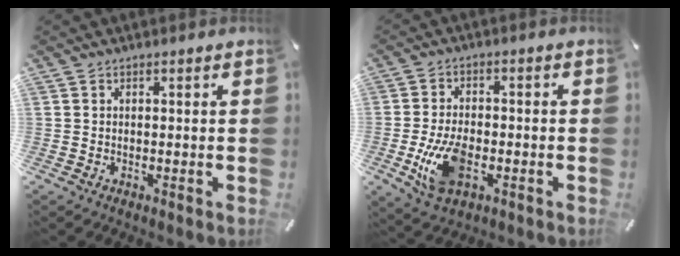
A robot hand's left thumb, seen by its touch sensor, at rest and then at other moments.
{"total": 10.5, "force": [-2.9, 6.3, 7.9], "torque": [-0.168, -0.001, -0.053]}